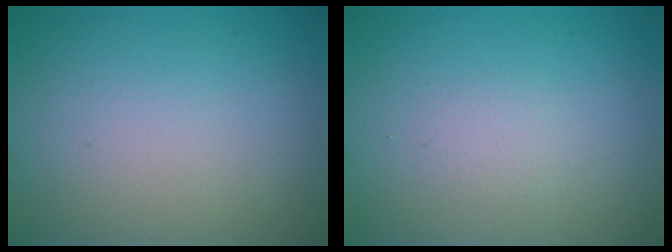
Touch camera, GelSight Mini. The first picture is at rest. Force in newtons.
{"total": 1.0, "press": 0.9, "slide": 0.1}